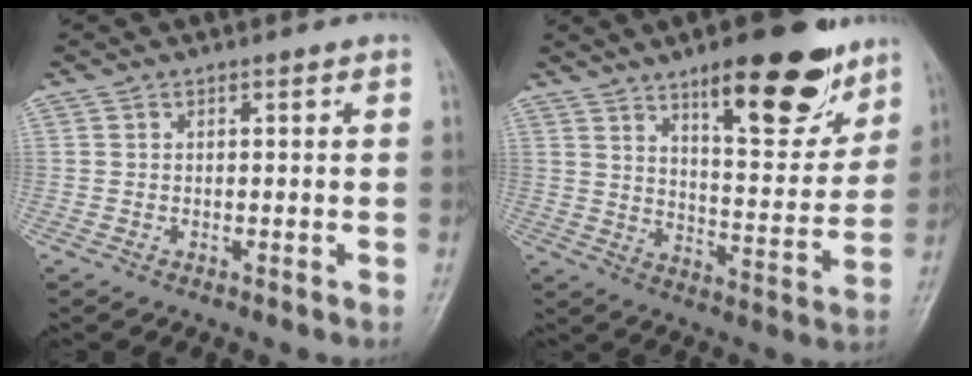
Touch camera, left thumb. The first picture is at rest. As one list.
[{"total": 18.1, "force": [11.4, 5.9, 12.8], "torque": [-0.140, -0.068, 0.177]}]